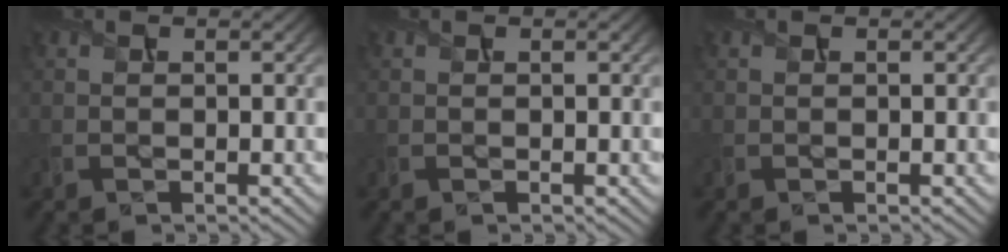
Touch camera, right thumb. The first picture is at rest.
{"total": 0.0}
{"total": 0.0}